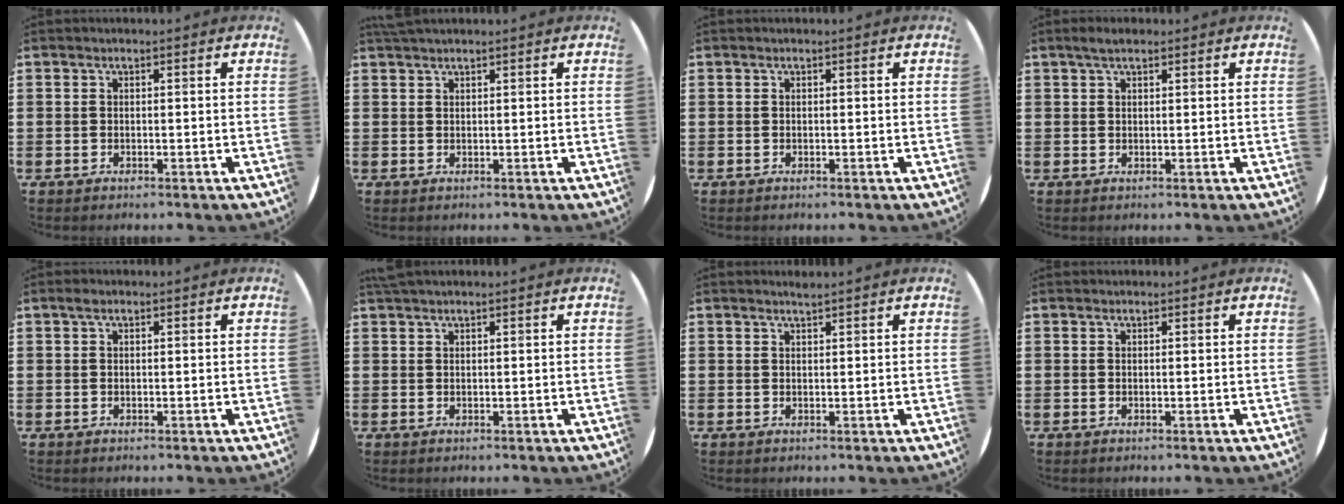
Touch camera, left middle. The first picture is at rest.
{"total": 1.0, "force": [0.9, -0.1, 0.3], "torque": [-0.007, 0.001, 0.018]}
{"total": 0.0}
{"total": 1.8, "force": [1.3, 0.6, 1.0], "torque": [-0.014, 0.002, 0.021]}
{"total": 0.6, "force": [0.4, 0.4, 0.4], "torque": [-0.001, 0.001, 0.005]}
{"total": 0.8, "force": [0.8, -0.1, 0.3], "torque": [-0.007, 0.000, 0.015]}
{"total": 0.9, "force": [0.9, -0.2, 0.1], "torque": [0.000, -0.001, 0.017]}
{"total": 0.0}